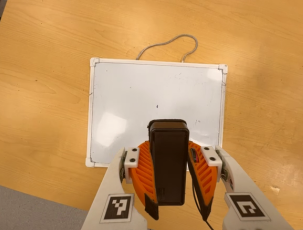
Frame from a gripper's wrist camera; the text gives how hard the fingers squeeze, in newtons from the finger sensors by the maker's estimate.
{"total": 6.2, "left": 5.5, "right": 6.9}